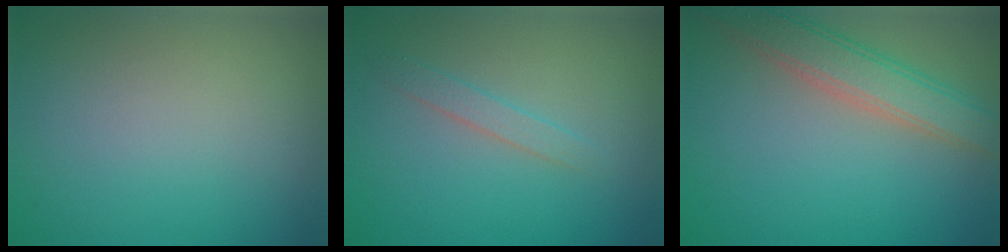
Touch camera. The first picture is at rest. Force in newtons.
{"total": 1.3, "press": 1.3, "slide": 0.1}
{"total": 4.8, "press": 4.8, "slide": 0.1}